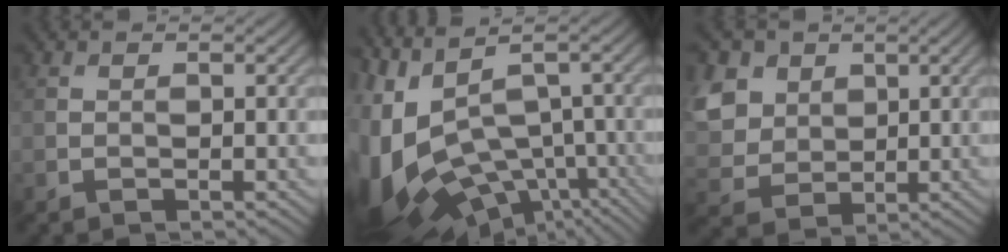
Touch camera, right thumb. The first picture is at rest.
{"total": 15.1, "force": [-3.0, 9.2, 11.6], "torque": [-0.286, -0.037, 0.003]}
{"total": 8.8, "force": [2.9, 7.0, 4.4], "torque": [-0.160, 0.012, 0.053]}